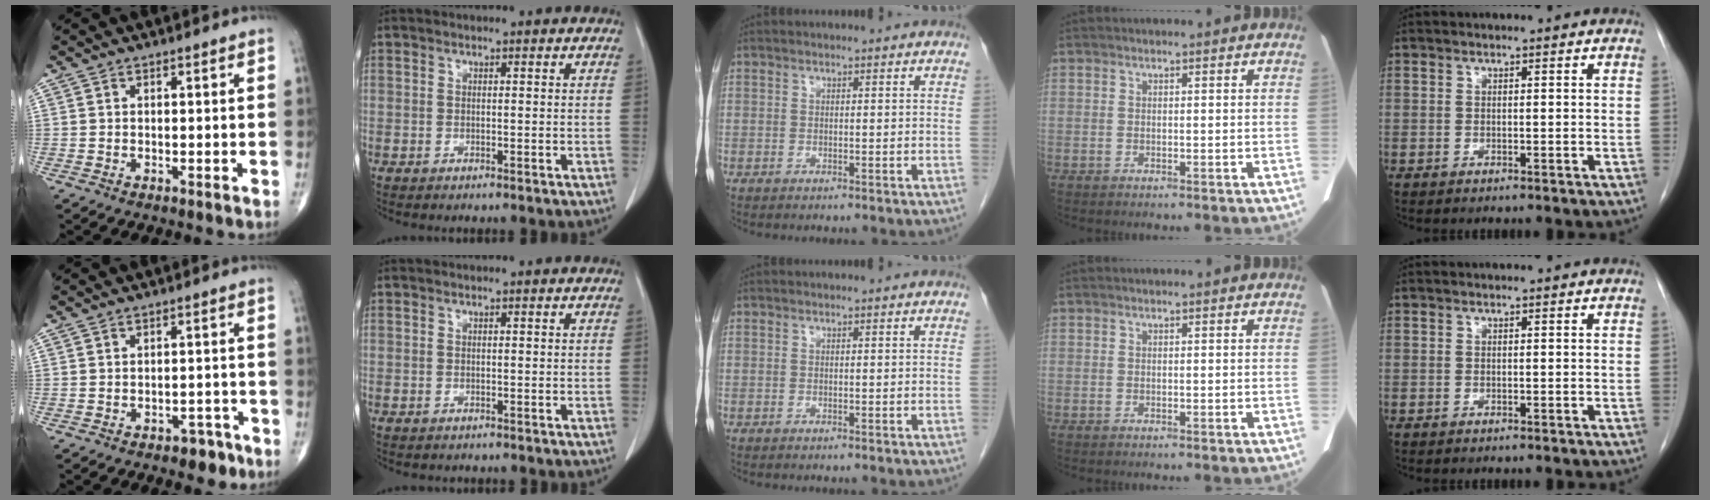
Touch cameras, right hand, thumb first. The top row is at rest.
{"thumb": {"total": 3.8, "force": [-2.5, 2.2, 1.8], "torque": [-0.006, 0.020, -0.028]}}